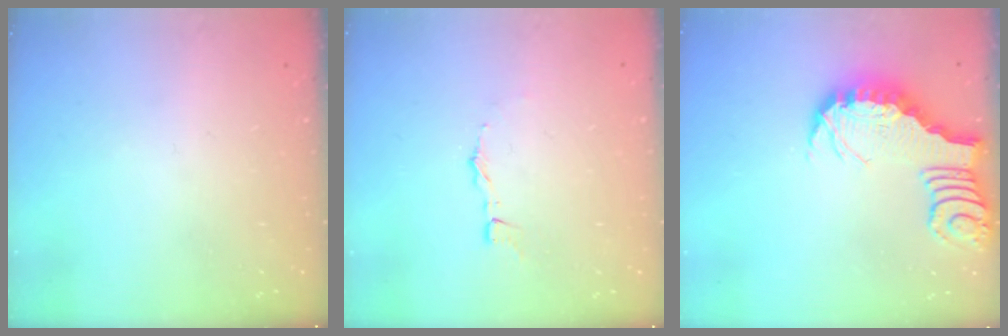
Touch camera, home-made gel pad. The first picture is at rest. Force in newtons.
{"total": 2.6, "press": 2.6, "slide": 0.2}
{"total": 3.0, "press": 3.0, "slide": 0.4}